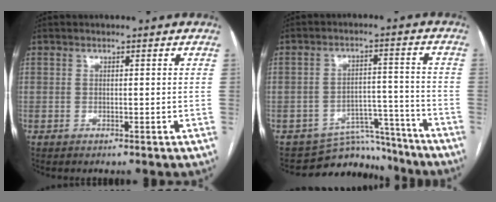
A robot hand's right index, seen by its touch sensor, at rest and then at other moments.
{"total": 8.6, "force": [-8.0, 3.2, -0.5], "torque": [0.021, 0.047, -0.115]}